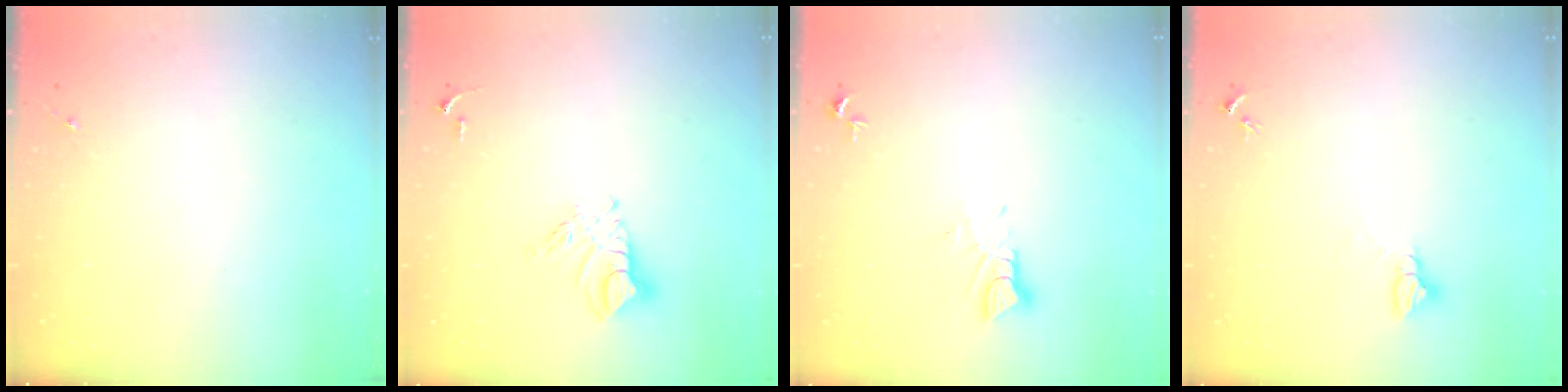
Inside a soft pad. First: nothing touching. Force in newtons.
{"total": 9.8, "press": 9.8, "slide": 0.9}
{"total": 3.8, "press": 3.8, "slide": 0.4}
{"total": 3.0, "press": 3.0, "slide": 0.1}